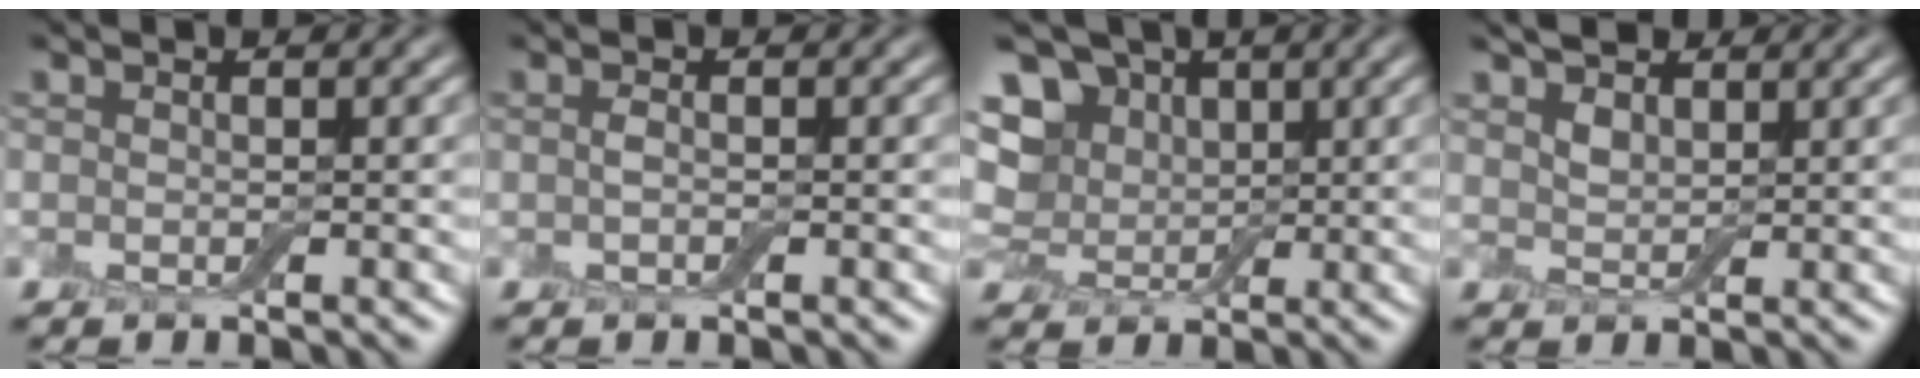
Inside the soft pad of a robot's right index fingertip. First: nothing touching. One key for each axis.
{"total": 0.8, "fx": 0.0, "fy": 0.2, "fz": 0.7, "tx": -0.018, "ty": -0.001, "tz": -0.001}
{"total": 8.1, "fx": 2.2, "fy": 6.3, "fz": 4.7, "tx": -0.083, "ty": 0.022, "tz": 0.011}
{"total": 2.7, "fx": 1.9, "fy": 1.5, "fz": 1.3, "tx": -0.032, "ty": 0.006, "tz": 0.036}